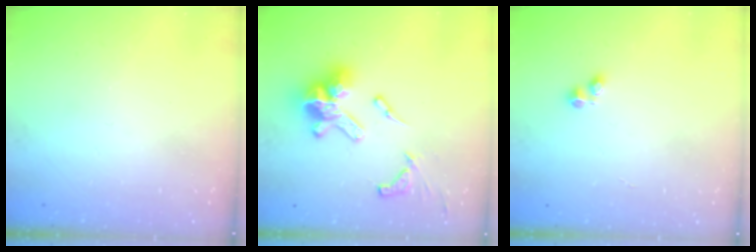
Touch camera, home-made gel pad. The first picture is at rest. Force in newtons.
{"total": 17.1, "press": 17.0, "slide": 2.1}
{"total": 2.5, "press": 2.4, "slide": 0.3}